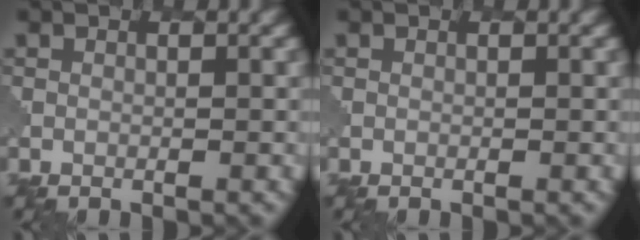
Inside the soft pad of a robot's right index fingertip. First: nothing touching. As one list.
[{"total": 0.0}]